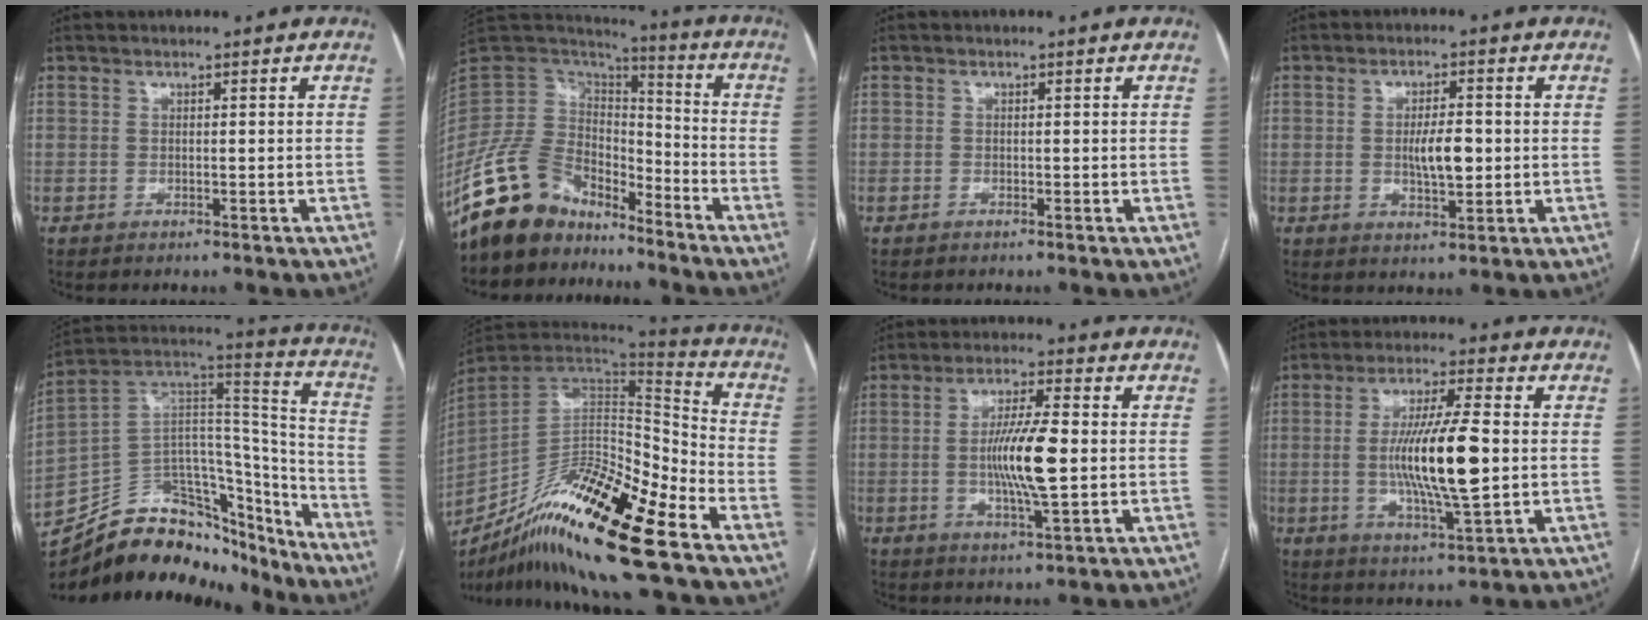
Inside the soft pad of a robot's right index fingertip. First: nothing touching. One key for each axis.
{"total": 14.0, "fx": -11.0, "fy": 7.4, "fz": 4.6, "tx": -0.102, "ty": 0.042, "tz": -0.211}
{"total": 0.7, "fx": -0.4, "fy": 0.5, "fz": 0.0, "tx": -0.002, "ty": 0.004, "tz": -0.009}
{"total": 5.6, "fx": -0.2, "fy": 1.7, "fz": 5.3, "tx": -0.093, "ty": 0.001, "tz": 0.000}
{"total": 28.6, "fx": -23.1, "fy": 12.5, "fz": 11.3, "tx": -0.213, "ty": 0.043, "tz": -0.357}
{"total": 23.9, "fx": -16.4, "fy": 2.7, "fz": 17.1, "tx": -0.305, "ty": -0.020, "tz": -0.296}
{"total": 9.8, "fx": -0.5, "fy": 1.1, "fz": 9.7, "tx": -0.181, "ty": -0.003, "tz": -0.012}
{"total": 13.6, "fx": -0.5, "fy": 1.5, "fz": 13.5, "tx": -0.251, "ty": -0.007, "tz": -0.009}